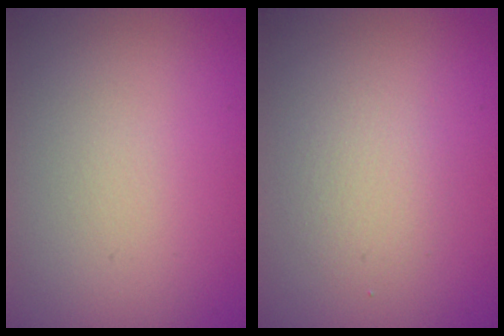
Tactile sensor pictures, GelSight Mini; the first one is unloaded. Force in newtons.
{"total": 1.6, "press": 1.6, "slide": 0.1}